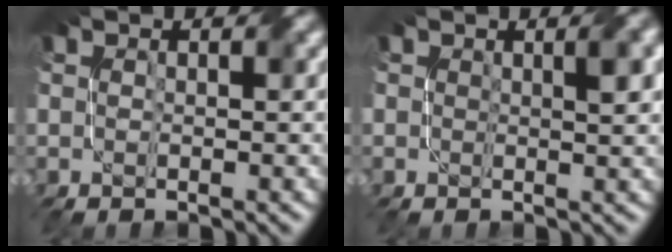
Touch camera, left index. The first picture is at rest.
{"total": 1.7, "force": [0.4, 0.4, 1.6], "torque": [-0.014, 0.008, 0.007]}